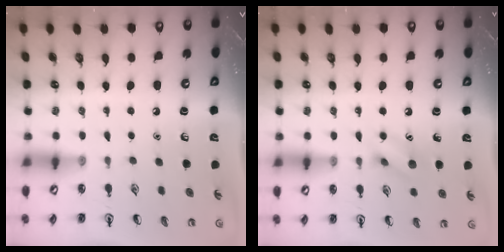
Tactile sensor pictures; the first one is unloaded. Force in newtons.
{"total": 7.8, "press": 7.8, "slide": 0.5}